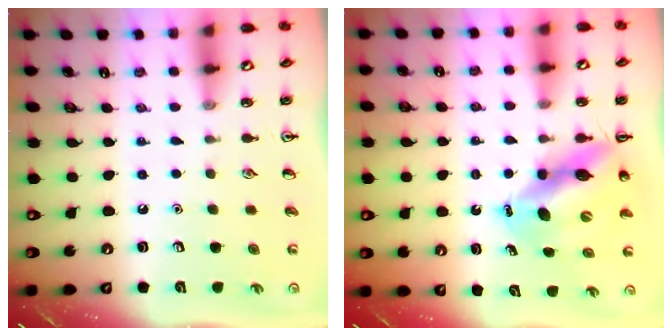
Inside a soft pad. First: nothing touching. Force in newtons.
{"total": 11.1, "press": 10.7, "slide": 3.0}